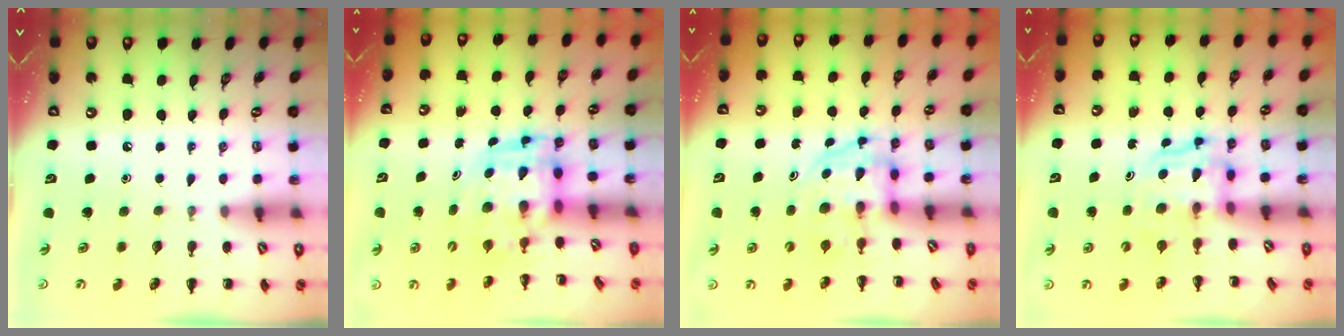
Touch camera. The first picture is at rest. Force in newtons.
{"total": 3.9, "press": 3.8, "slide": 0.8}
{"total": 3.3, "press": 3.3, "slide": 0.5}
{"total": 3.5, "press": 3.4, "slide": 0.3}